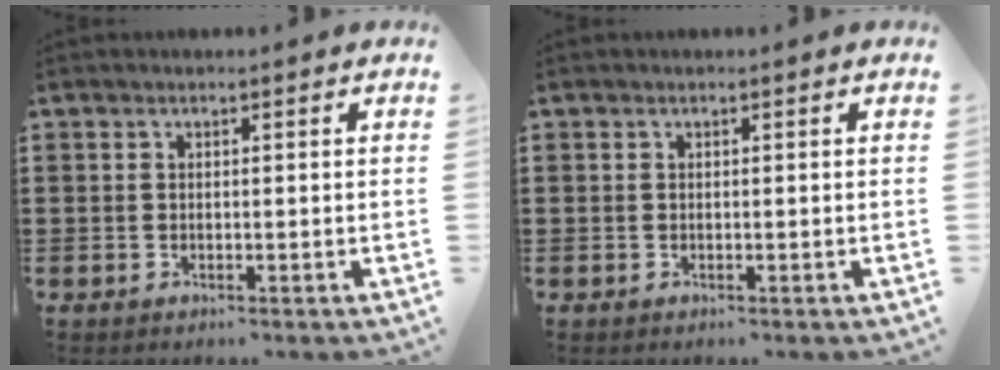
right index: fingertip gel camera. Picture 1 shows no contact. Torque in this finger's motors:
{"motor_torque": [-0.01, 0.01, 0.00, -0.01]}